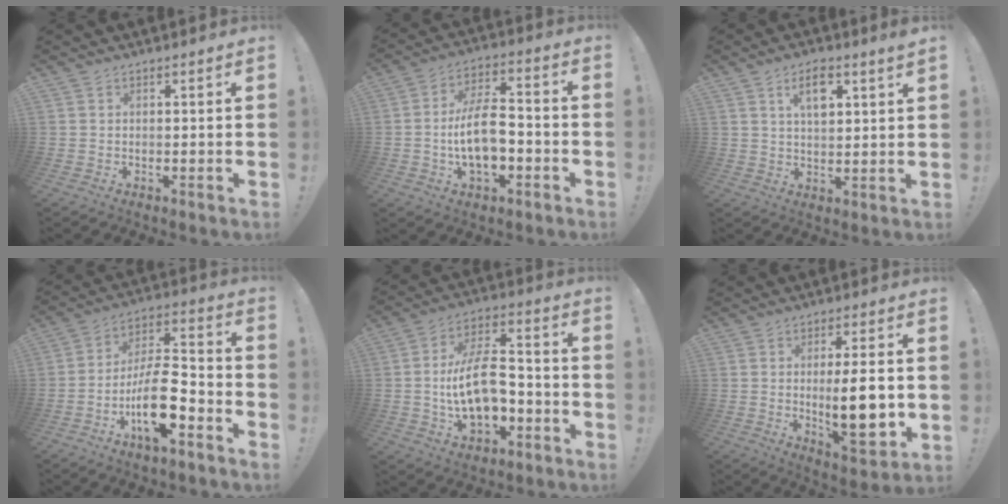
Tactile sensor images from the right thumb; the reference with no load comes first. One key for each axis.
{"total": 13.4, "fx": -3.1, "fy": 6.9, "fz": 11.0, "tx": -0.207, "ty": 0.010, "tz": -0.061}
{"total": 6.9, "fx": 3.6, "fy": 2.2, "fz": 5.5, "tx": -0.083, "ty": -0.015, "tz": 0.057}
{"total": 16.4, "fx": -7.2, "fy": 6.6, "fz": 13.2, "tx": -0.233, "ty": 0.039, "tz": -0.115}
{"total": 16.6, "fx": -3.2, "fy": 9.4, "fz": 13.3, "tx": -0.240, "ty": 0.018, "tz": -0.058}
{"total": 13.6, "fx": -0.2, "fy": 3.6, "fz": 13.1, "tx": -0.201, "ty": -0.017, "tz": -0.008}